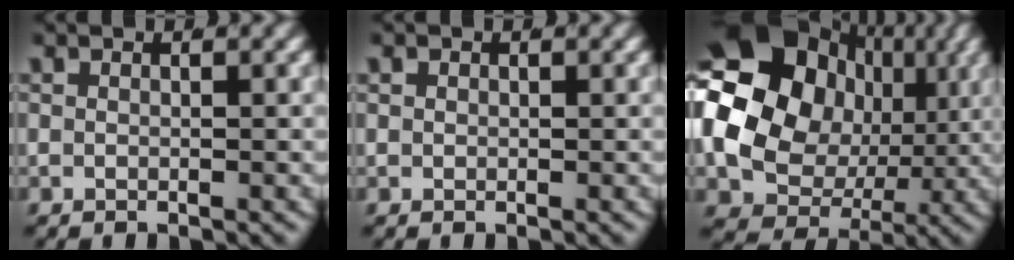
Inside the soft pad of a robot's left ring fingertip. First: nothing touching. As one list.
[{"total": 0.6, "force": [0.2, 0.6, 0.3], "torque": [-0.010, -0.007, 0.007]}, {"total": 21.9, "force": [3.4, 17.6, 12.7], "torque": [-0.245, -0.032, 0.054]}]